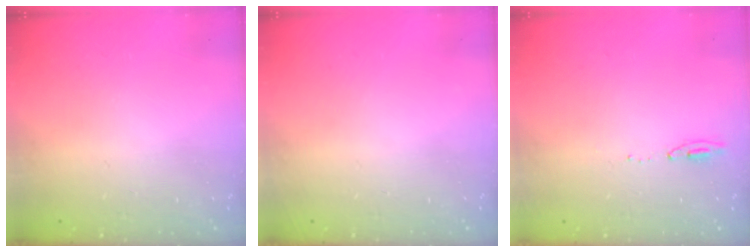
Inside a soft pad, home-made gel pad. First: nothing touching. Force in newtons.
{"total": 13.4, "press": 3.0, "slide": 13.1}
{"total": 6.0, "press": 5.8, "slide": 1.5}